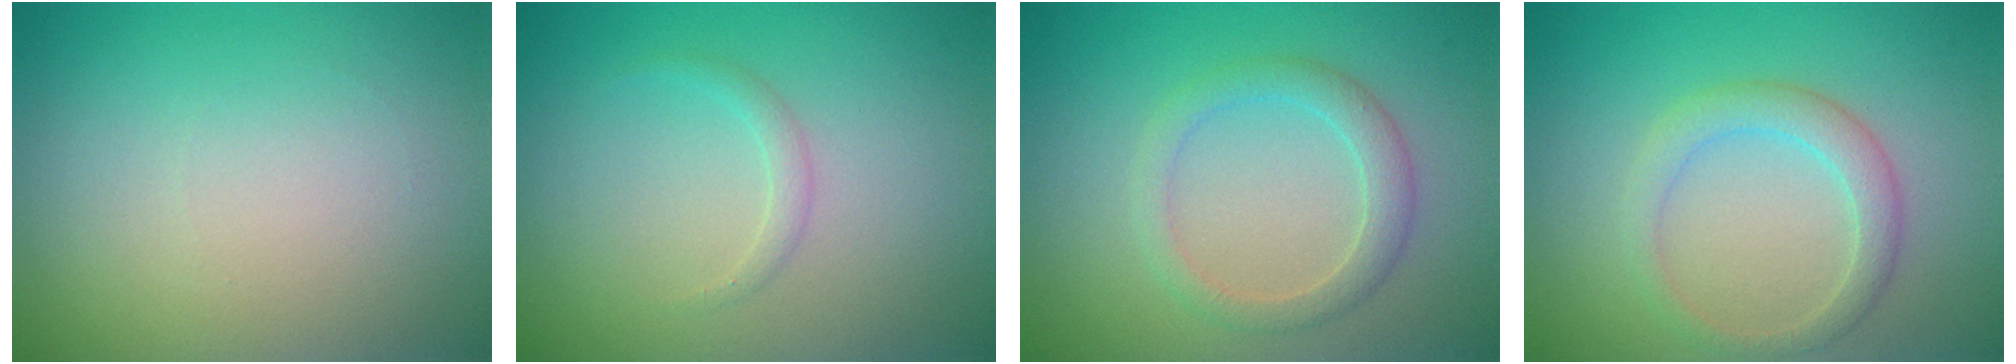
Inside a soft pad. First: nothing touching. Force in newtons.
{"total": 1.0, "press": 1.0, "slide": 0.1}
{"total": 2.4, "press": 2.4, "slide": 0.1}
{"total": 2.6, "press": 2.5, "slide": 0.2}